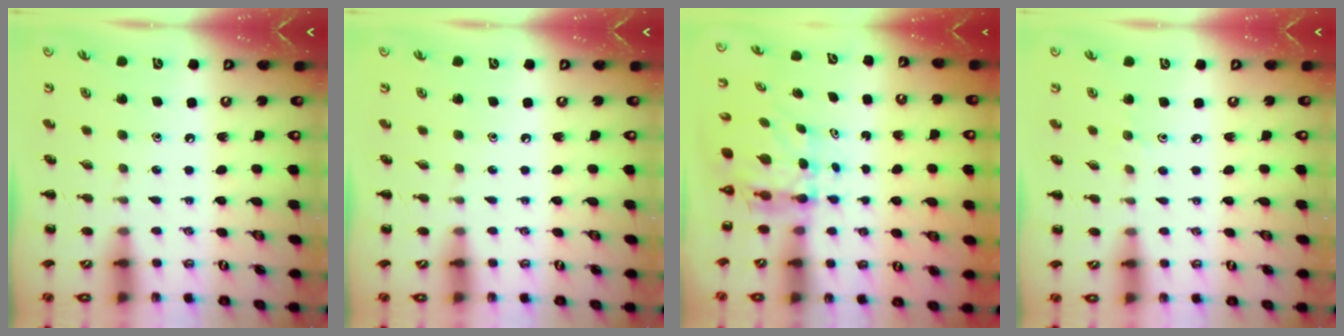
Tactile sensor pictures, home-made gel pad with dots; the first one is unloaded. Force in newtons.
{"total": 0.0}
{"total": 5.3, "press": 5.1, "slide": 1.5}
{"total": 2.4, "press": 2.2, "slide": 1.0}